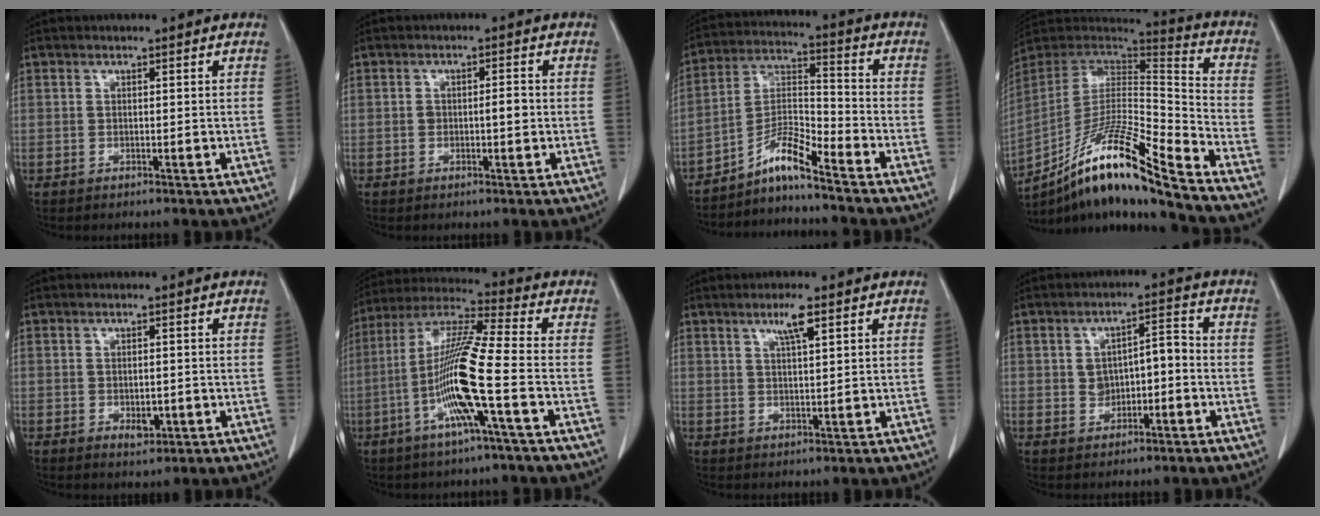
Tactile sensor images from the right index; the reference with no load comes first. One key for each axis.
{"total": 2.3, "fx": -0.2, "fy": 0.7, "fz": 2.2, "tx": -0.031, "ty": 0.005, "tz": -0.001}
{"total": 7.0, "fx": -5.8, "fy": -0.1, "fz": 4.0, "tx": -0.085, "ty": 0.008, "tz": -0.108}
{"total": 19.7, "fx": -14.3, "fy": 0.7, "fz": 13.6, "tx": -0.260, "ty": -0.008, "tz": -0.260}
{"total": 2.3, "fx": -0.5, "fy": 1.3, "fz": 1.9, "tx": -0.026, "ty": 0.001, "tz": 0.001}
{"total": 13.7, "fx": -3.9, "fy": -0.7, "fz": 13.1, "tx": -0.261, "ty": 0.000, "tz": -0.083}
{"total": 3.6, "fx": 2.1, "fy": 0.2, "fz": 3.0, "tx": -0.056, "ty": 0.000, "tz": 0.038}
{"total": 4.9, "fx": -0.6, "fy": 2.8, "fz": 3.9, "tx": -0.059, "ty": 0.028, "tz": -0.002}